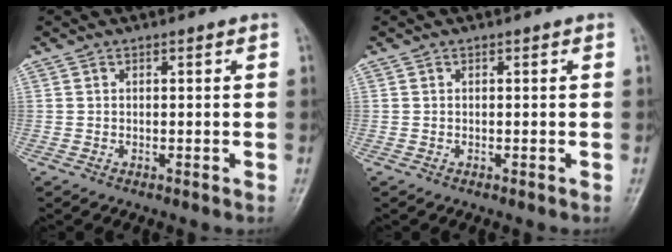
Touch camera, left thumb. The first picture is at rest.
{"total": 0.0}